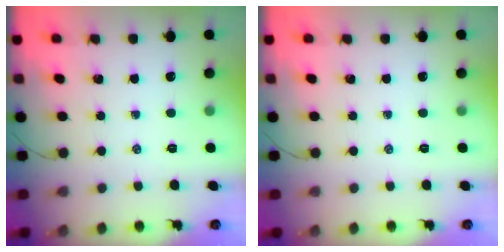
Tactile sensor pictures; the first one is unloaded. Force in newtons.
{"total": 0.0}